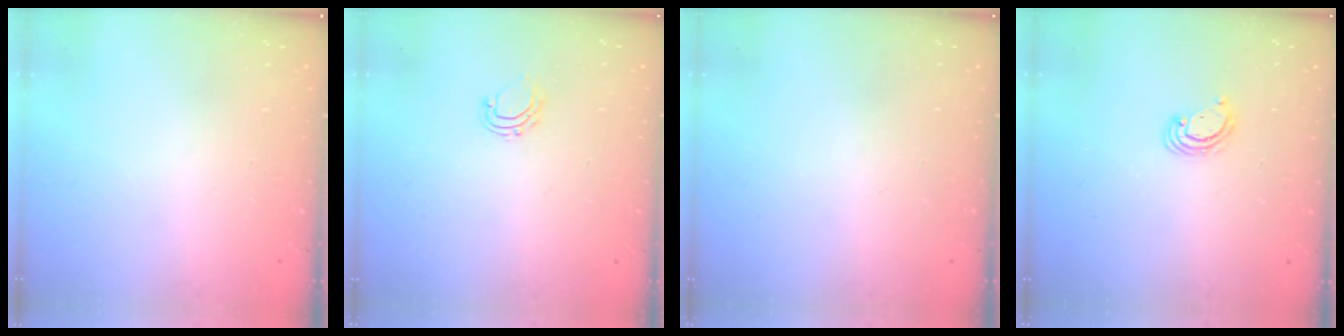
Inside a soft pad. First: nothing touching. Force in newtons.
{"total": 5.2, "press": 5.2, "slide": 0.4}
{"total": 0.0}
{"total": 2.5, "press": 2.5, "slide": 0.3}